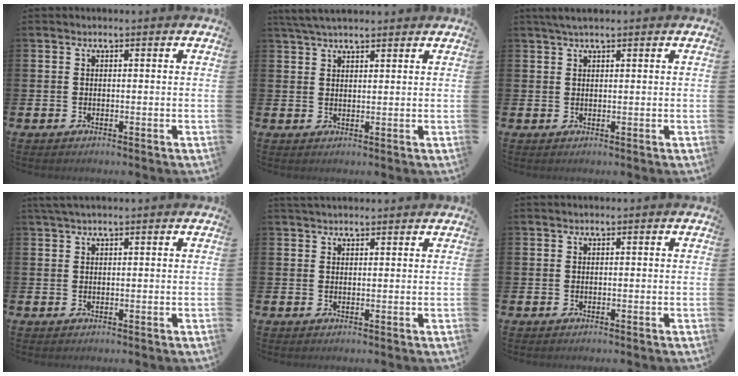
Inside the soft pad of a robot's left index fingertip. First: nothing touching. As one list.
[{"total": 4.0, "force": [3.5, 0.9, 1.6], "torque": [-0.034, -0.008, 0.065]}, {"total": 1.9, "force": [1.5, 0.3, 1.1], "torque": [-0.015, 0.002, 0.025]}, {"total": 1.8, "force": [1.5, 0.2, 1.0], "torque": [-0.024, 0.005, 0.028]}, {"total": 1.9, "force": [1.8, 0.5, 0.4], "torque": [0.002, -0.005, 0.031]}, {"total": 0.0}]